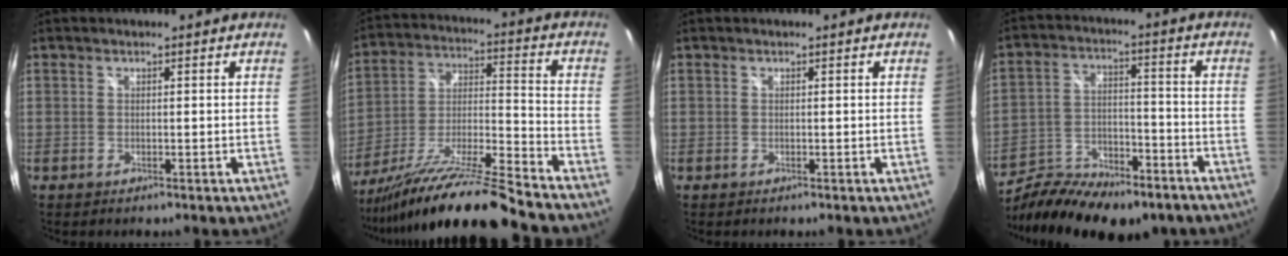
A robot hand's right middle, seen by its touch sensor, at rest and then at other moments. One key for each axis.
{"total": 18.8, "fx": -15.7, "fy": -1.1, "fz": 10.3, "tx": -0.182, "ty": -0.030, "tz": -0.278}
{"total": 0.0}
{"total": 22.0, "fx": -16.7, "fy": 8.5, "fz": 11.4, "tx": -0.223, "ty": -0.025, "tz": -0.258}